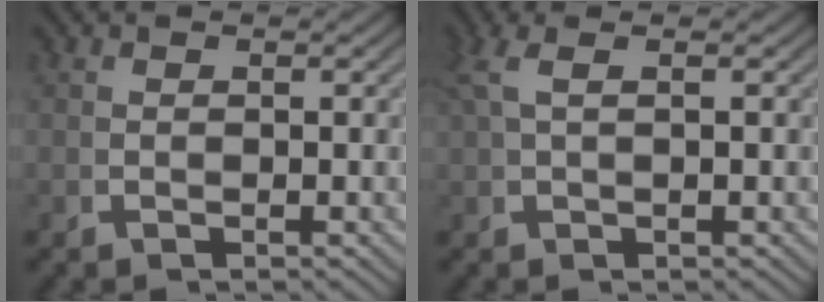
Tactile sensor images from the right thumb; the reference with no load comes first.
{"total": 1.9, "force": [1.0, 0.1, 1.7], "torque": [-0.034, 0.006, 0.022]}